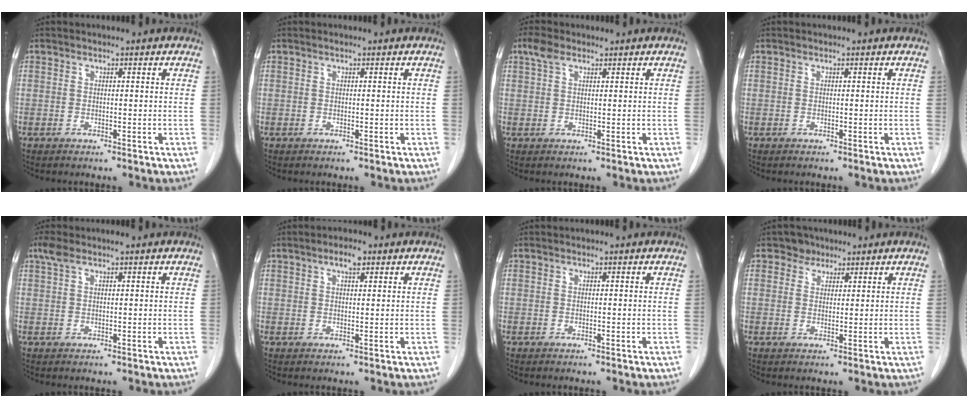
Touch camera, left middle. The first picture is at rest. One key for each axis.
{"total": 0.0}
{"total": 2.5, "fx": 1.6, "fy": 1.1, "fz": 1.5, "tx": -0.039, "ty": 0.021, "tz": 0.034}
{"total": 0.0}
{"total": 2.1, "fx": 1.5, "fy": 0.4, "fz": 1.5, "tx": -0.040, "ty": 0.023, "tz": 0.033}
{"total": 2.4, "fx": 1.3, "fy": 0.8, "fz": 1.8, "tx": -0.033, "ty": 0.006, "tz": 0.021}
{"total": 0.0}
{"total": 2.3, "fx": 1.6, "fy": 1.7, "fz": -0.1, "tx": 0.006, "ty": 0.003, "tz": 0.020}